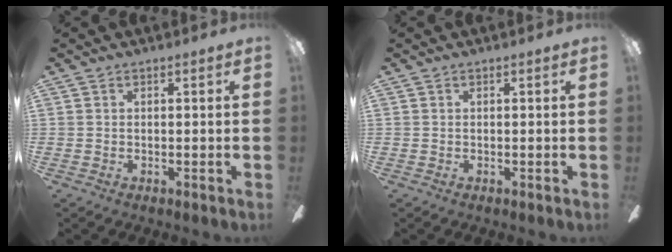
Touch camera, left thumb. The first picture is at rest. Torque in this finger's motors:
{"motor_torque": [0.00, 0.00, 0.00, 0.01, 0.00]}